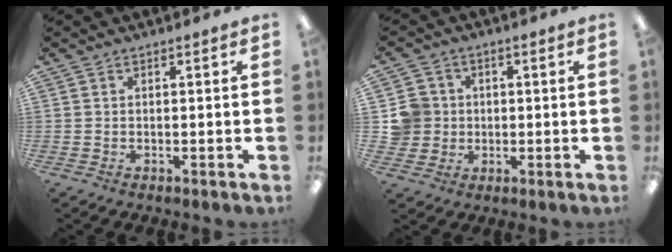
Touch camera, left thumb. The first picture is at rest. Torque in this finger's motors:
{"motor_torque": [-0.14, 0.42, 0.03, -0.21, -0.01]}